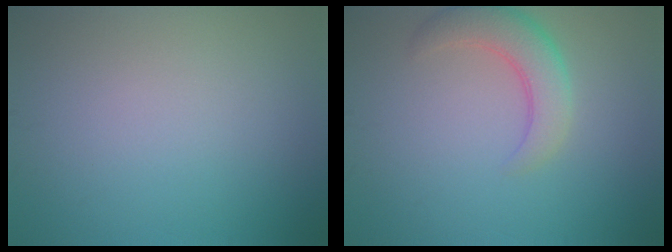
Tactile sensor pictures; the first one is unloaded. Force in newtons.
{"total": 4.1, "press": 4.1, "slide": 0.3}